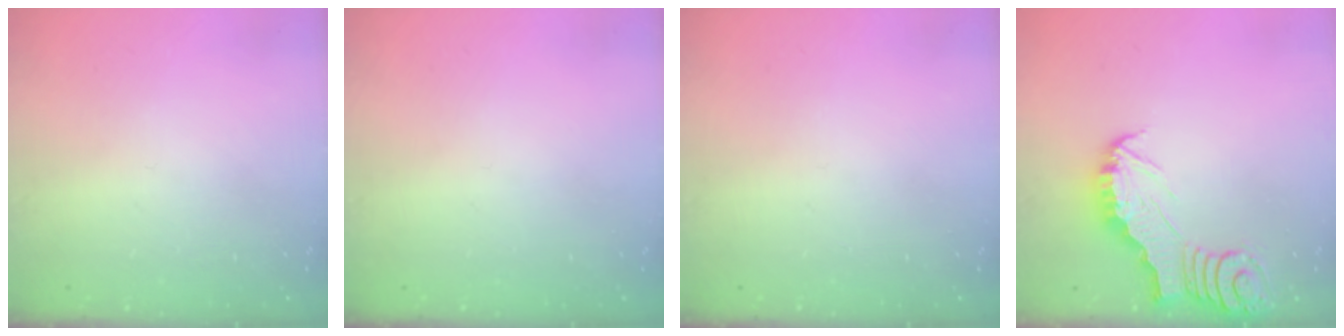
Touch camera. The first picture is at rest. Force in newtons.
{"total": 0.0}
{"total": 0.0}
{"total": 2.8, "press": 2.8, "slide": 0.2}